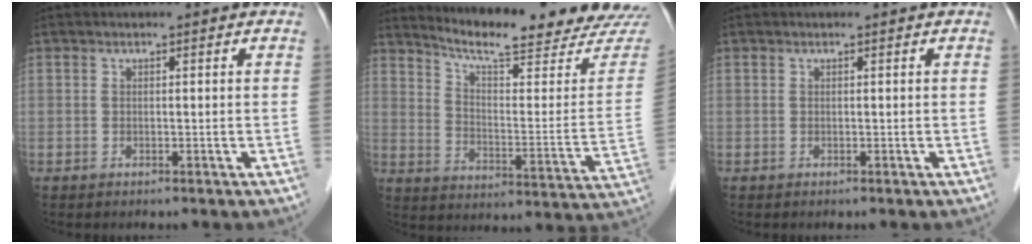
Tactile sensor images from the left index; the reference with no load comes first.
{"total": 20.8, "force": [19.7, 0.5, 6.7], "torque": [-0.108, -0.084, 0.259]}
{"total": 0.0}